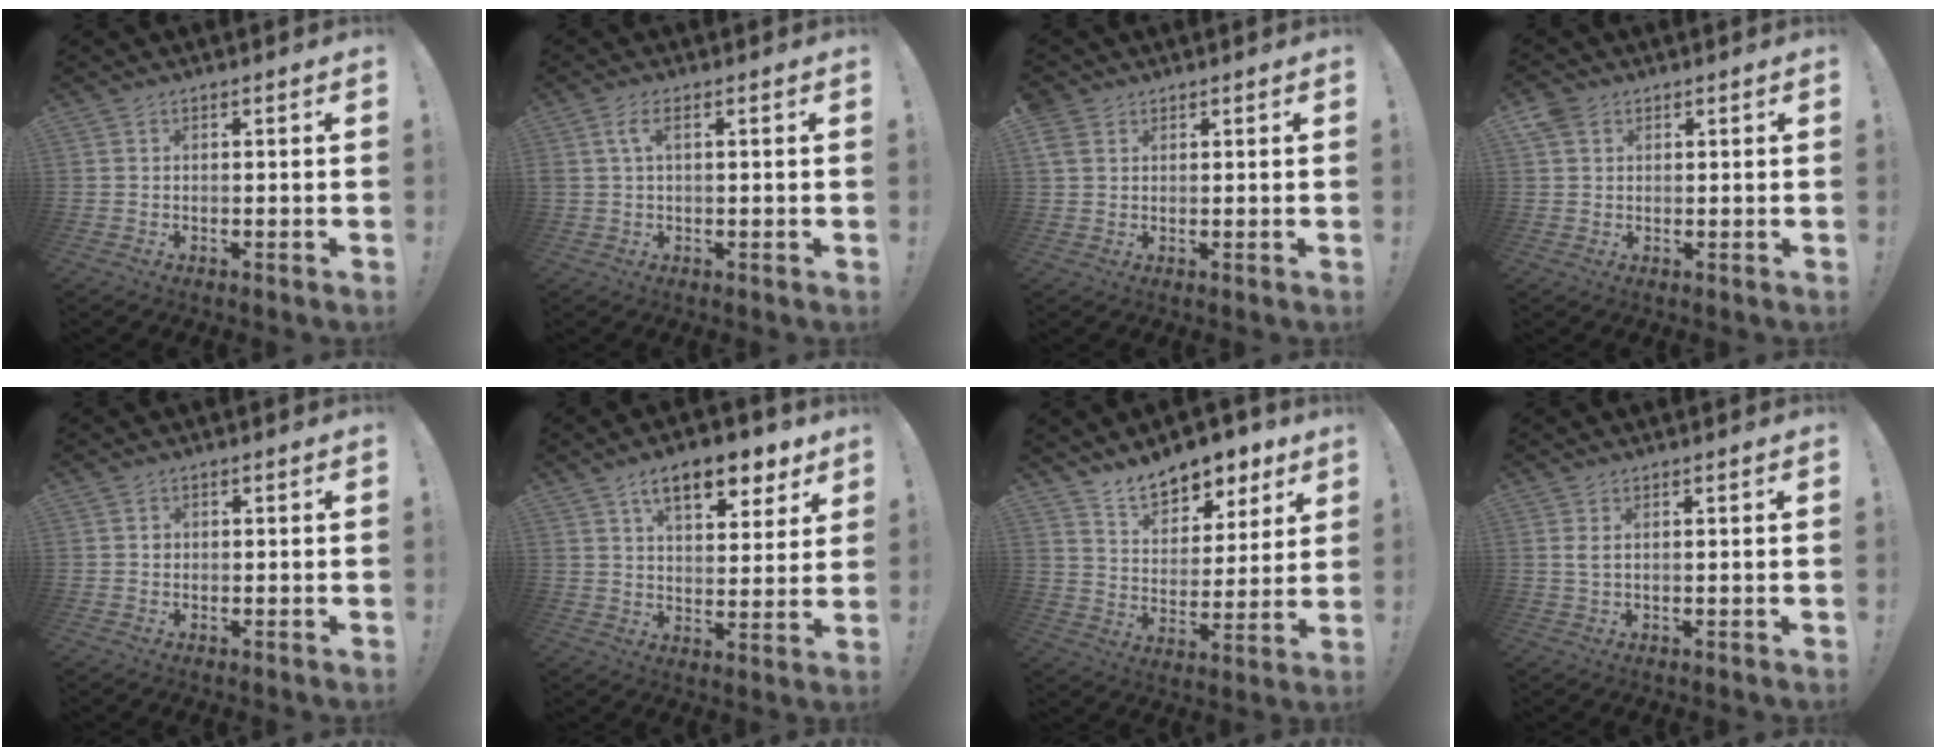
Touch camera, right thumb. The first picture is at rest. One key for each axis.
{"total": 3.6, "fx": 1.0, "fy": 1.2, "fz": 3.3, "tx": -0.058, "ty": 0.004, "tz": 0.017}
{"total": 3.5, "fx": 2.0, "fy": 2.4, "fz": 1.6, "tx": -0.027, "ty": -0.002, "tz": 0.040}
{"total": 5.4, "fx": 2.6, "fy": 4.4, "fz": 1.8, "tx": -0.022, "ty": -0.010, "tz": 0.050}
{"total": 0.9, "fx": -0.1, "fy": 0.9, "fz": 0.1, "tx": 0.003, "ty": 0.003, "tz": -0.003}
{"total": 12.8, "fx": 7.8, "fy": 5.5, "fz": 8.6, "tx": -0.120, "ty": -0.041, "tz": 0.131}
{"total": 11.8, "fx": 9.9, "fy": 5.4, "fz": 3.6, "tx": -0.058, "ty": -0.070, "tz": 0.183}
{"total": 2.0, "fx": 0.9, "fy": 0.2, "fz": 1.8, "tx": -0.029, "ty": -0.002, "tz": 0.015}